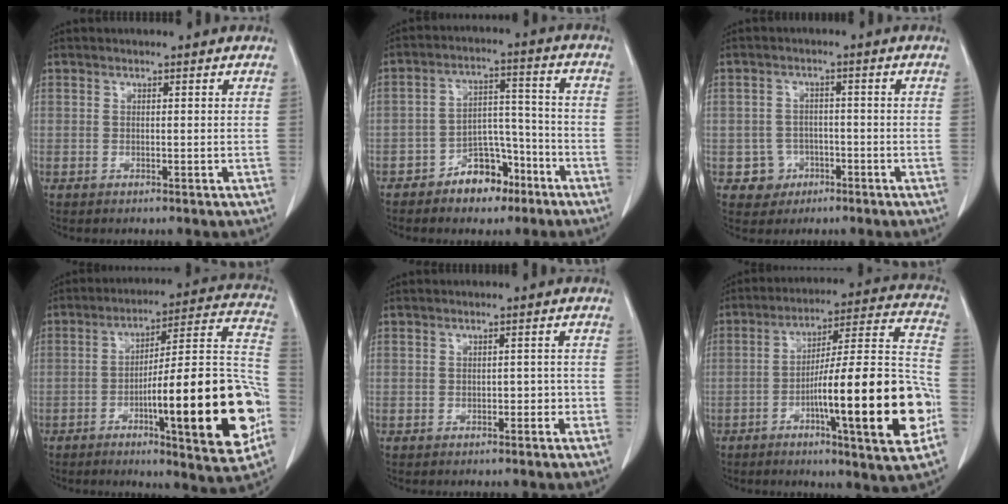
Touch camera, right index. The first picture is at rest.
{"total": 8.1, "force": [-5.2, 4.7, 4.0], "torque": [-0.060, 0.029, -0.081]}
{"total": 4.1, "force": [-1.6, 3.8, -0.2], "torque": [0.012, 0.016, -0.021]}
{"total": 23.5, "force": [-6.9, 2.8, 22.3], "torque": [-0.261, 0.014, -0.093]}
{"total": 1.6, "force": [-0.7, 1.1, 1.0], "torque": [-0.011, 0.006, -0.007]}
{"total": 22.3, "force": [-6.6, 1.4, 21.3], "torque": [-0.281, 0.010, -0.097]}